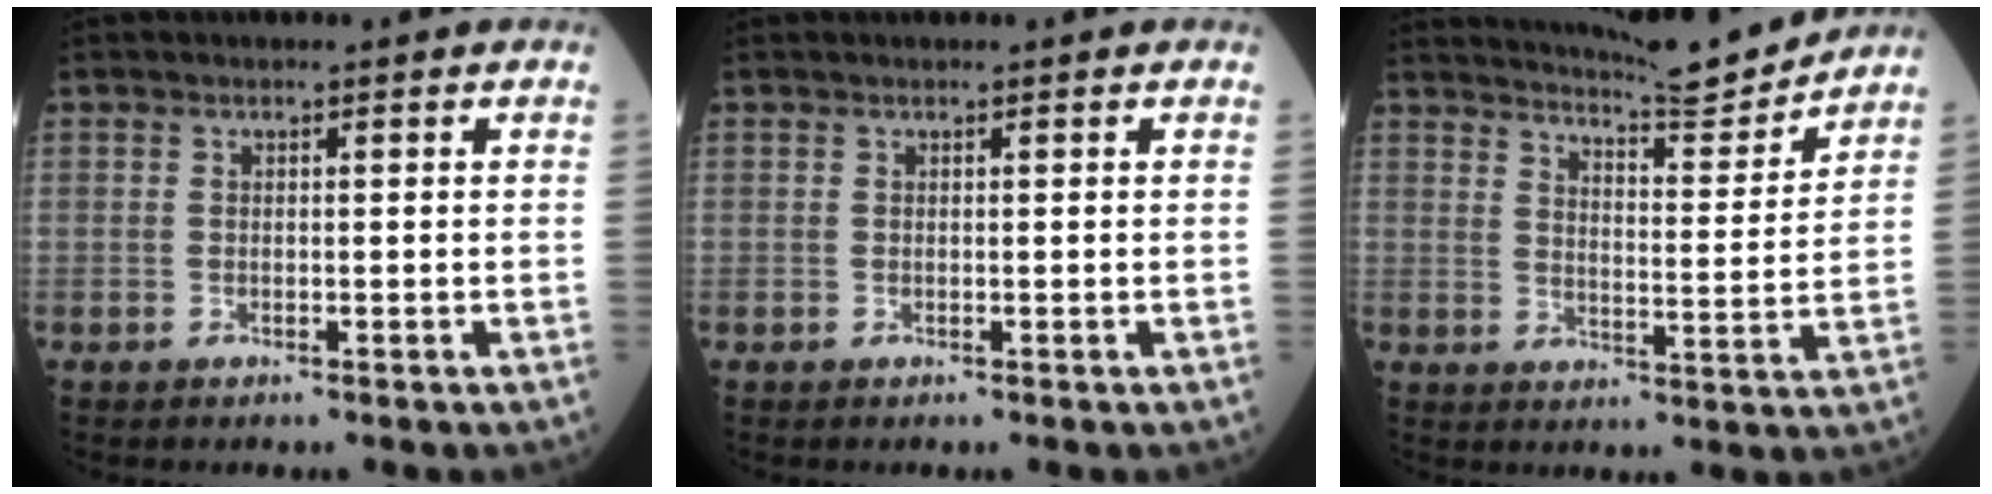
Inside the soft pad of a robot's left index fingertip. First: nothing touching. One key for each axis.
{"total": 0.6, "fx": 0.6, "fy": 0.1, "fz": 0.1, "tx": -0.007, "ty": 0.010, "tz": 0.012}
{"total": 11.8, "fx": 11.4, "fy": -0.5, "fz": 2.8, "tx": -0.050, "ty": -0.020, "tz": 0.164}